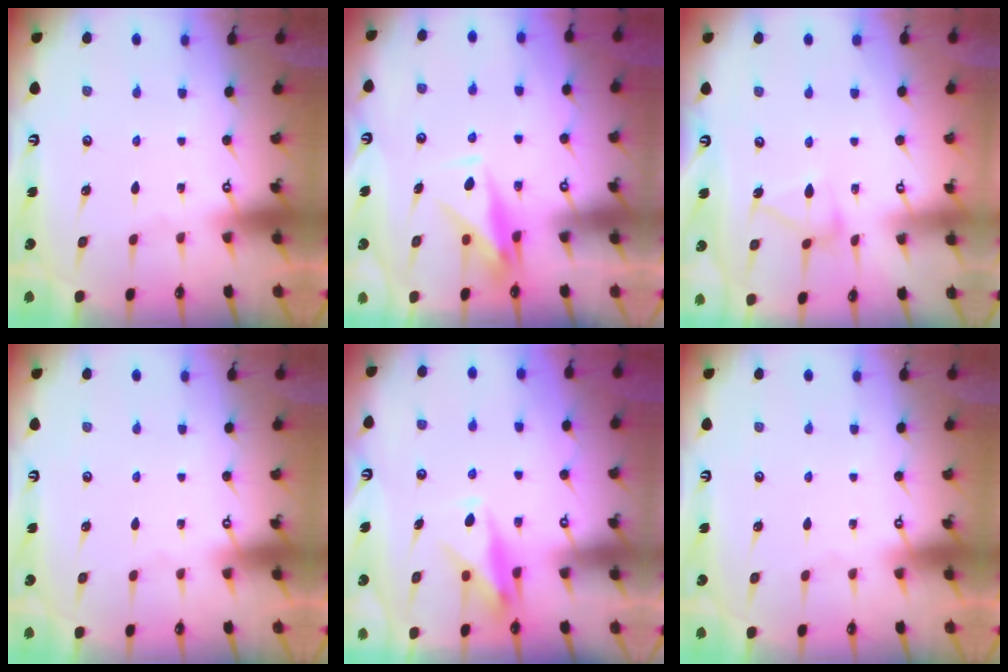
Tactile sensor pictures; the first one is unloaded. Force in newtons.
{"total": 8.9, "press": 8.9, "slide": 0.3}
{"total": 10.8, "press": 10.8, "slide": 0.4}
{"total": 0.0}
{"total": 10.9, "press": 10.9, "slide": 0.6}
{"total": 0.0}